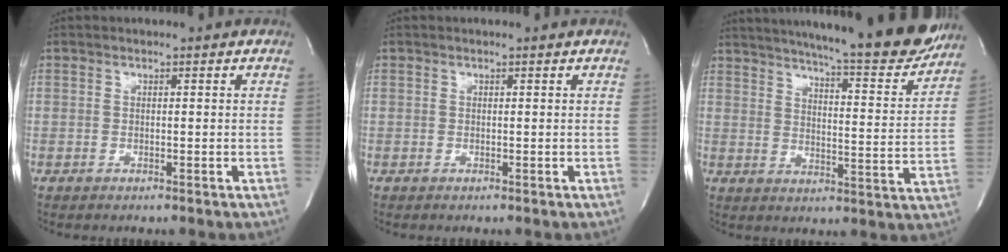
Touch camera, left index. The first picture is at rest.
{"total": 0.0}
{"total": 22.9, "force": [20.4, 1.8, 10.3], "torque": [-0.161, -0.050, 0.260]}